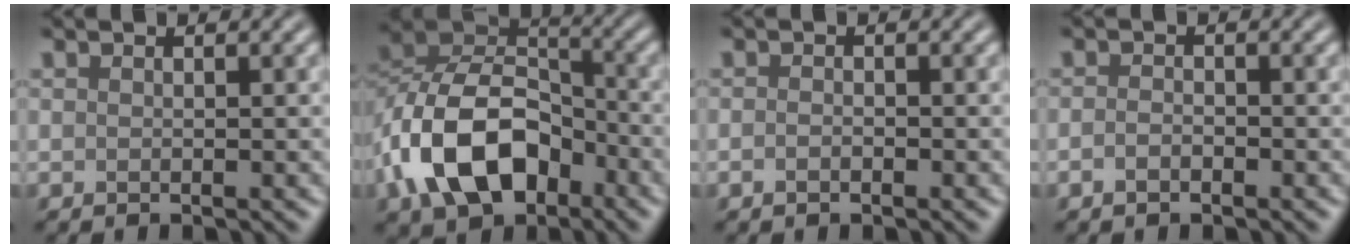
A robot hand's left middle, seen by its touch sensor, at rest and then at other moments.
{"total": 11.0, "force": [-4.6, 6.9, 7.3], "torque": [-0.140, 0.010, -0.097]}
{"total": 0.8, "force": [-0.4, 0.4, 0.5], "torque": [-0.011, -0.001, -0.008]}
{"total": 1.1, "force": [-0.6, 0.6, 0.7], "torque": [-0.015, 0.000, -0.014]}